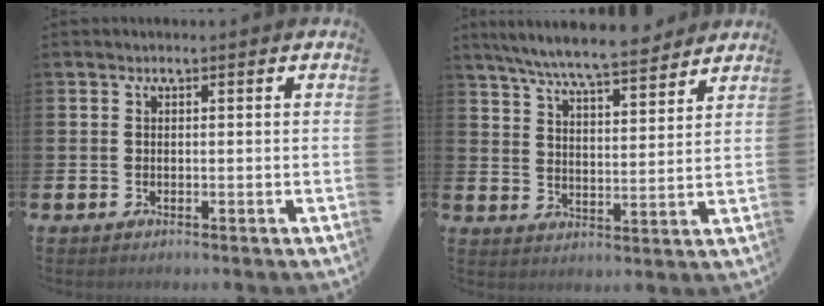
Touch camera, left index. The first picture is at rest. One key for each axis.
{"total": 8.0, "fx": 7.5, "fy": 0.6, "fz": 2.8, "tx": -0.074, "ty": -0.042, "tz": 0.131}